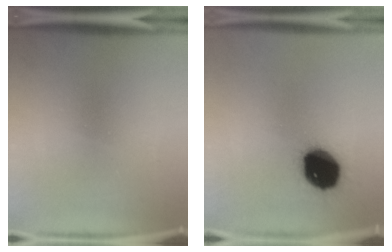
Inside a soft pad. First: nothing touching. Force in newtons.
{"total": 17.6}